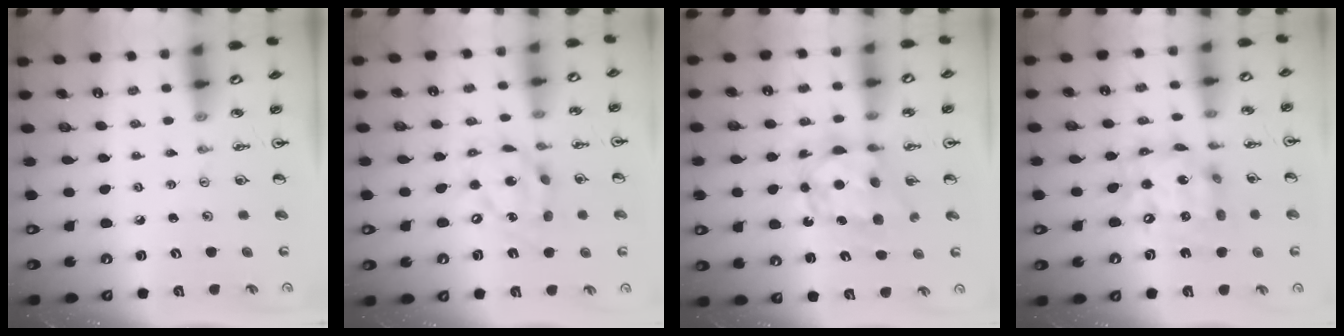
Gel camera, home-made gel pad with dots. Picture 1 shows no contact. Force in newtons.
{"total": 16.1, "press": 16.0, "slide": 1.8}
{"total": 8.0, "press": 8.0, "slide": 0.7}
{"total": 15.1, "press": 15.0, "slide": 1.0}